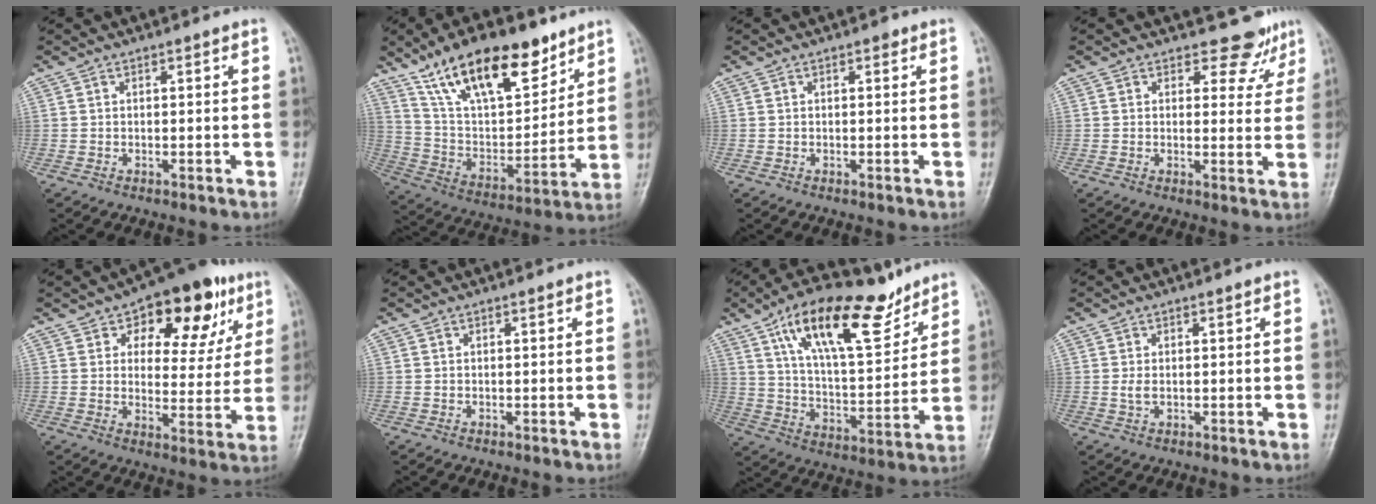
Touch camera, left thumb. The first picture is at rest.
{"total": 22.1, "force": [14.4, 9.4, 13.9], "torque": [-0.194, -0.049, 0.260]}
{"total": 0.7, "force": [0.3, 0.4, 0.4], "torque": [-0.002, 0.000, 0.001]}
{"total": 5.7, "force": [4.8, 3.2, 0.5], "torque": [0.025, -0.034, 0.044]}
{"total": 16.9, "force": [8.3, 9.4, 11.4], "torque": [-0.095, -0.014, 0.115]}
{"total": 0.0}
{"total": 19.8, "force": [12.4, 7.5, 13.5], "torque": [-0.192, -0.054, 0.218]}
{"total": 1.9, "force": [0.4, 1.0, 1.6], "torque": [-0.033, 0.000, 0.010]}